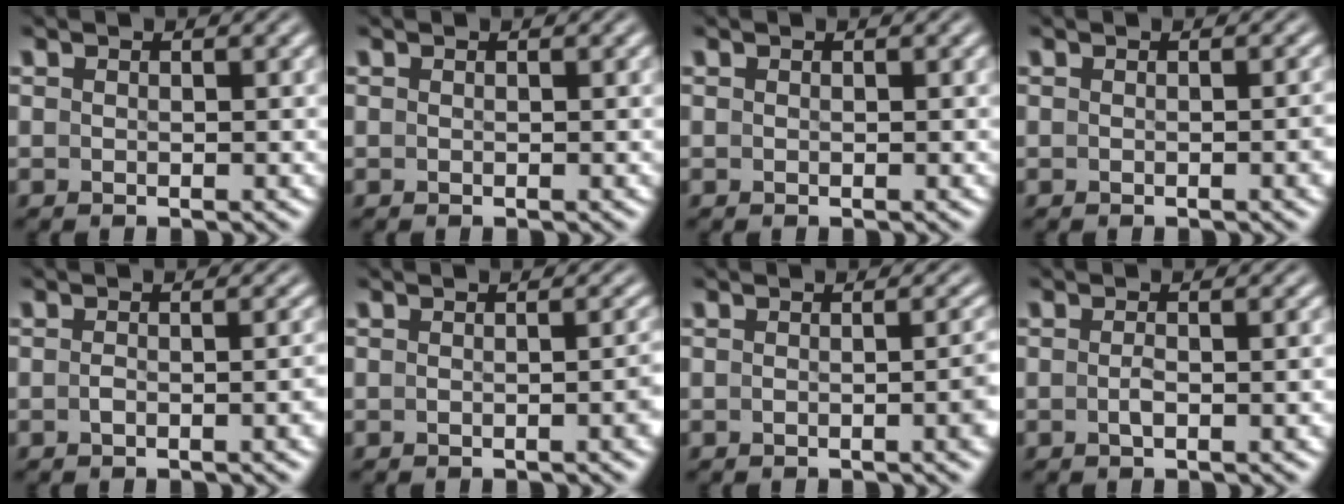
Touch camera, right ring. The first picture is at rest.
{"total": 0.0}
{"total": 0.0}
{"total": 0.8, "force": [-0.4, 0.0, 0.8], "torque": [-0.009, 0.004, -0.007]}
{"total": 1.5, "force": [-1.2, -0.3, 1.0], "torque": [-0.016, -0.001, -0.017]}
{"total": 1.5, "force": [-0.7, 0.0, 1.4], "torque": [-0.015, 0.005, -0.013]}
{"total": 2.1, "force": [-0.7, 0.0, 2.0], "torque": [-0.021, 0.002, -0.014]}
{"total": 1.3, "force": [-0.9, -0.2, 0.9], "torque": [-0.017, -0.001, -0.014]}